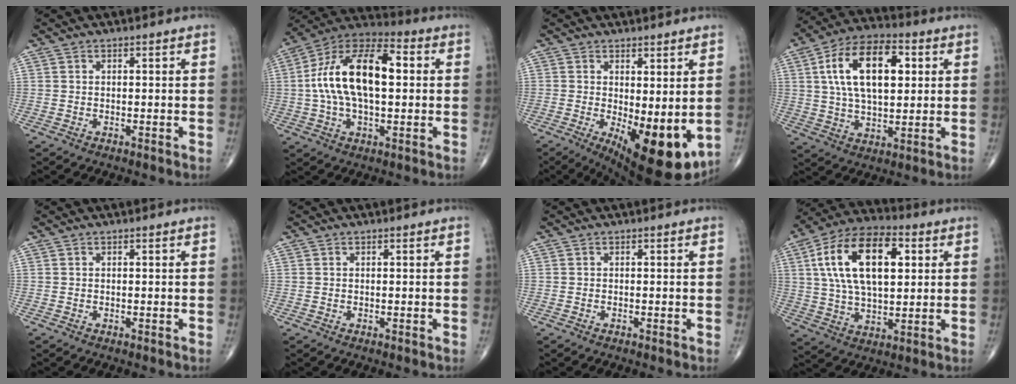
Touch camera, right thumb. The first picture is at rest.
{"total": 19.1, "force": [1.8, 9.6, 16.4], "torque": [-0.293, 0.032, 0.023]}
{"total": 13.4, "force": [-2.2, 5.2, 12.1], "torque": [-0.167, -0.031, -0.015]}
{"total": 17.4, "force": [4.2, 9.2, 14.2], "torque": [-0.234, 0.009, 0.071]}
{"total": 0.0}
{"total": 0.0}
{"total": 0.0}
{"total": 19.8, "force": [5.0, 10.4, 16.1], "torque": [-0.277, 0.009, 0.083]}